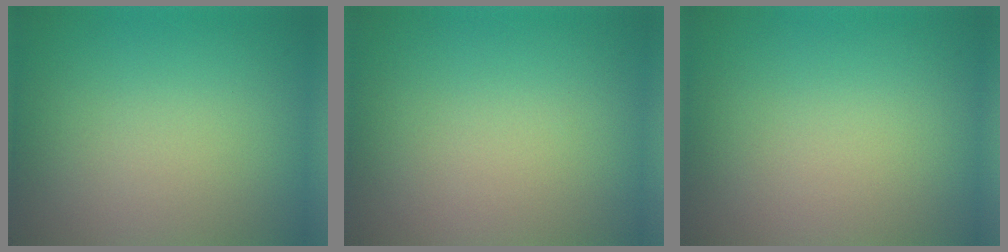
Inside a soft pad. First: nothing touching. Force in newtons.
{"total": 0.0}
{"total": 0.0}